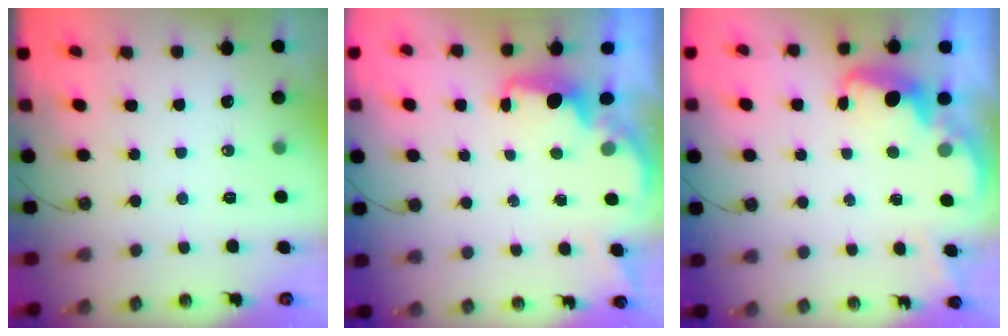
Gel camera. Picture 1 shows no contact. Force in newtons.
{"total": 1.9, "press": 1.8, "slide": 0.7}
{"total": 2.7, "press": 2.6, "slide": 0.8}